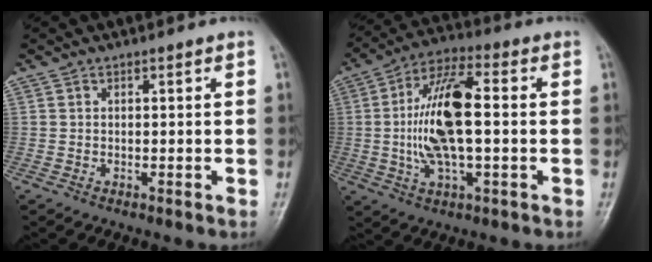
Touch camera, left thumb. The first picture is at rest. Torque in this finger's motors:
{"motor_torque": [1.98, 3.03, 1.93, 0.24, 0.53]}